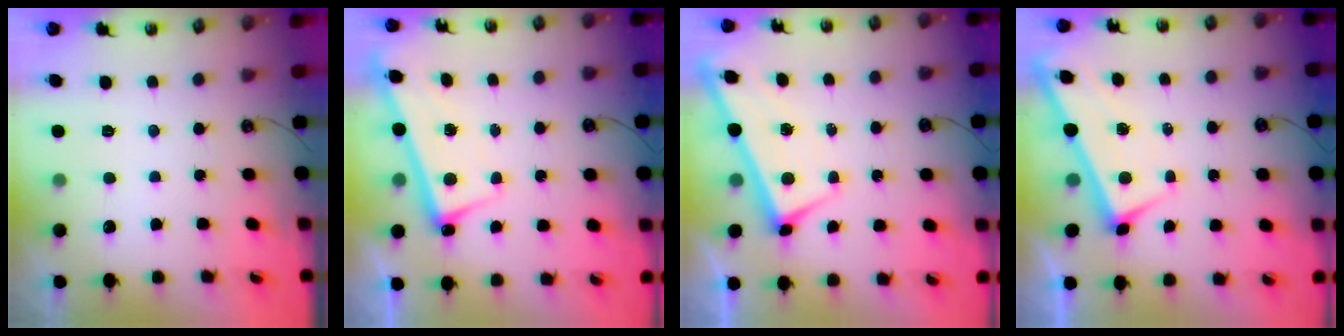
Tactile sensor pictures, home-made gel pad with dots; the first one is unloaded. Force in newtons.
{"total": 2.7, "press": 2.6, "slide": 0.6}
{"total": 1.2, "press": 1.2, "slide": 0.1}
{"total": 1.1, "press": 1.0, "slide": 0.3}